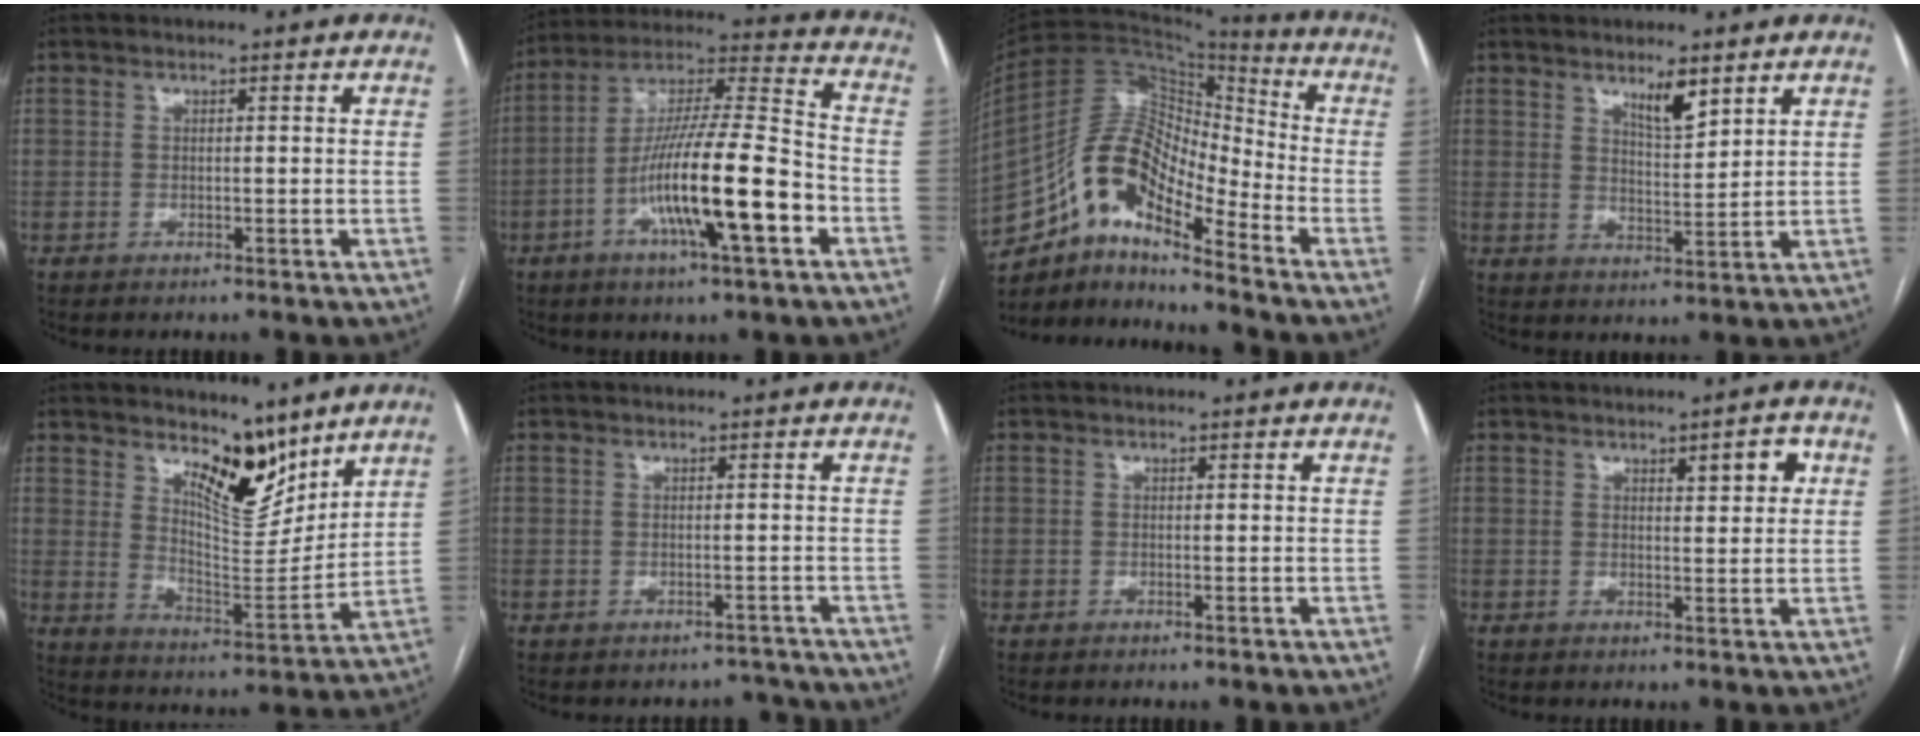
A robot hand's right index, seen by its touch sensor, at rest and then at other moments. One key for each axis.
{"total": 17.8, "fx": -6.1, "fy": 1.7, "fz": 16.6, "tx": -0.302, "ty": -0.003, "tz": -0.104}
{"total": 15.1, "fx": -9.4, "fy": 4.6, "fz": 10.9, "tx": -0.203, "ty": 0.039, "tz": -0.165}
{"total": 4.7, "fx": 3.3, "fy": 1.0, "fz": 3.2, "tx": -0.058, "ty": -0.008, "tz": 0.060}
{"total": 10.3, "fx": 7.6, "fy": 3.5, "fz": 5.9, "tx": -0.095, "ty": -0.024, "tz": 0.140}
{"total": 2.3, "fx": -1.9, "fy": 0.9, "fz": -0.8, "tx": 0.019, "ty": 0.011, "tz": -0.022}
{"total": 0.0}
{"total": 3.6, "fx": 1.6, "fy": 1.0, "fz": 3.1, "tx": -0.040, "ty": 0.000, "tz": 0.023}